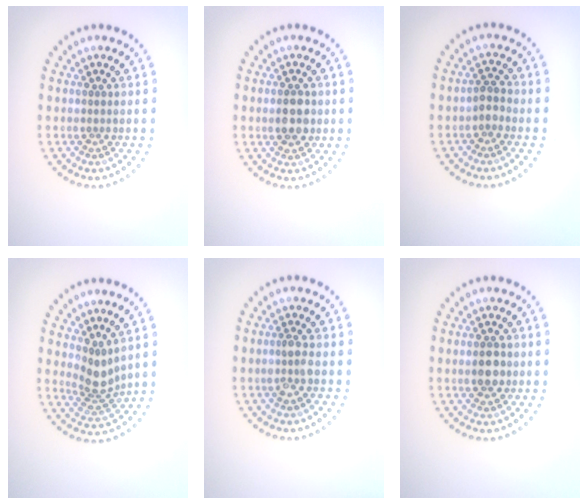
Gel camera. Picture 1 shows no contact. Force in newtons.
{"total": 3.3, "press": 3.3, "slide": 0.2}
{"total": 1.5, "press": 1.4, "slide": 0.6}
{"total": 2.9, "press": 2.1, "slide": 1.9}
{"total": 1.7, "press": 1.6, "slide": 0.4}
{"total": 2.9, "press": 2.9, "slide": 0.1}